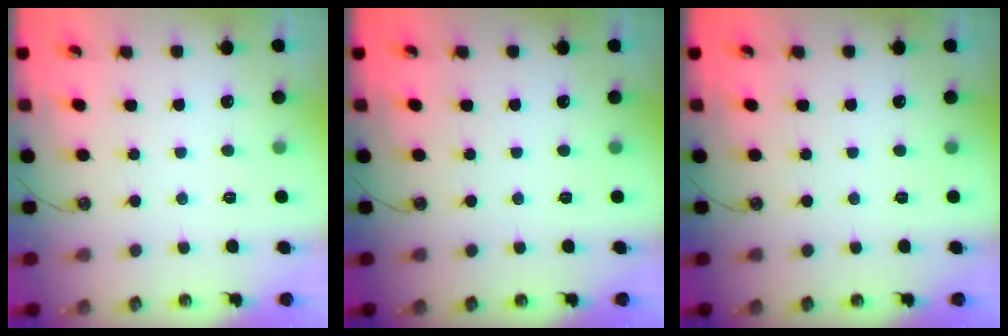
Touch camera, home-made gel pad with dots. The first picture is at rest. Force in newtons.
{"total": 0.0}
{"total": 0.0}